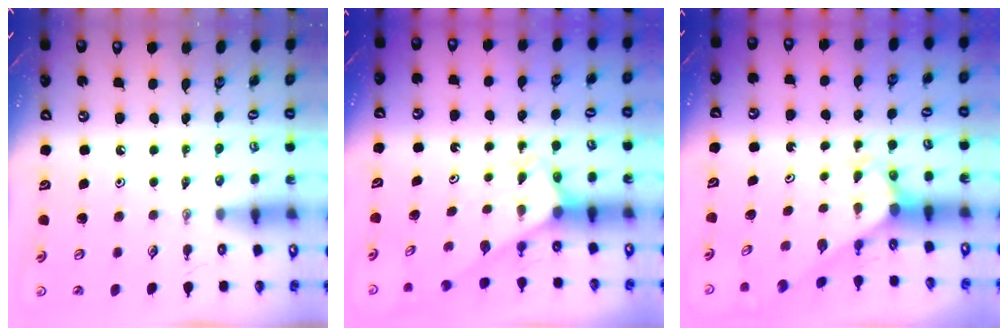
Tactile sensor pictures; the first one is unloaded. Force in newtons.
{"total": 2.5, "press": 2.5, "slide": 0.2}
{"total": 3.1, "press": 3.1, "slide": 0.2}